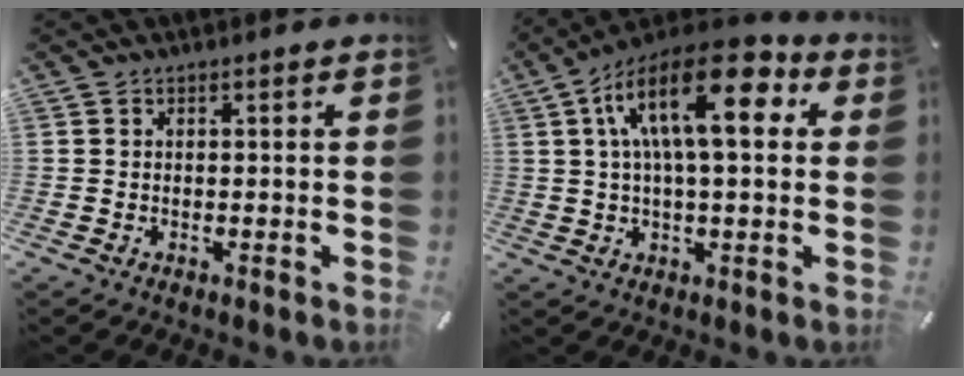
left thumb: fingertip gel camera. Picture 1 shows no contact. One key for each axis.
{"total": 18.0, "fx": 6.0, "fy": 7.3, "fz": 15.3, "tx": -0.268, "ty": -0.018, "tz": 0.093}